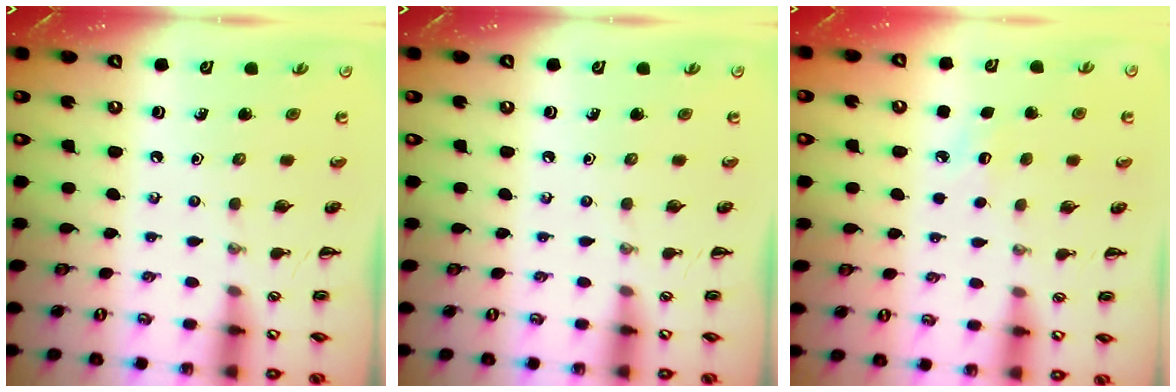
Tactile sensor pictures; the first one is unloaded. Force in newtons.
{"total": 0.0}
{"total": 5.9, "press": 5.7, "slide": 1.5}